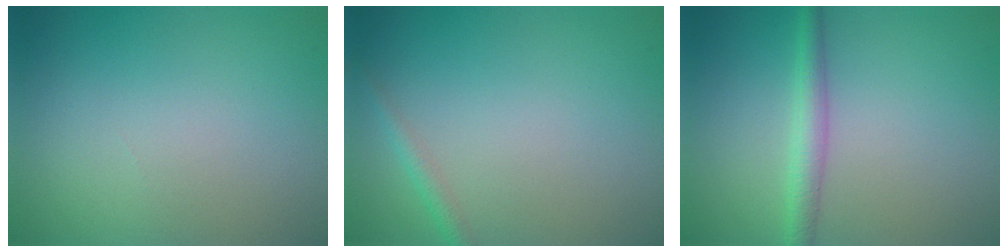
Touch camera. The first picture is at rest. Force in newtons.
{"total": 1.3, "press": 1.3, "slide": 0.1}
{"total": 2.4, "press": 2.4, "slide": 0.0}